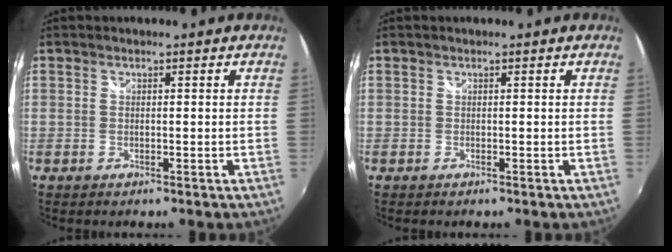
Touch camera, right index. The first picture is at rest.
{"total": 0.0}